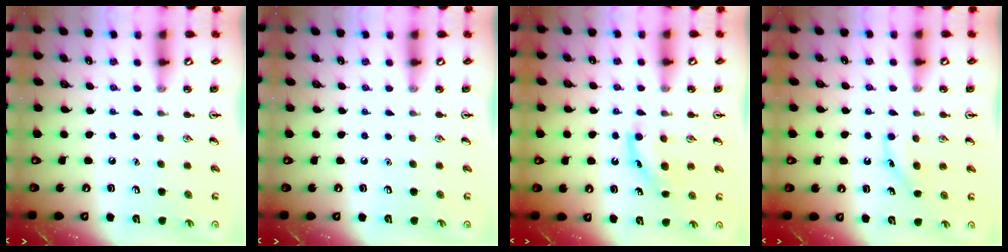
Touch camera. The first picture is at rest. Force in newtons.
{"total": 0.0}
{"total": 5.2, "press": 5.0, "slide": 1.2}
{"total": 3.9, "press": 3.7, "slide": 1.3}